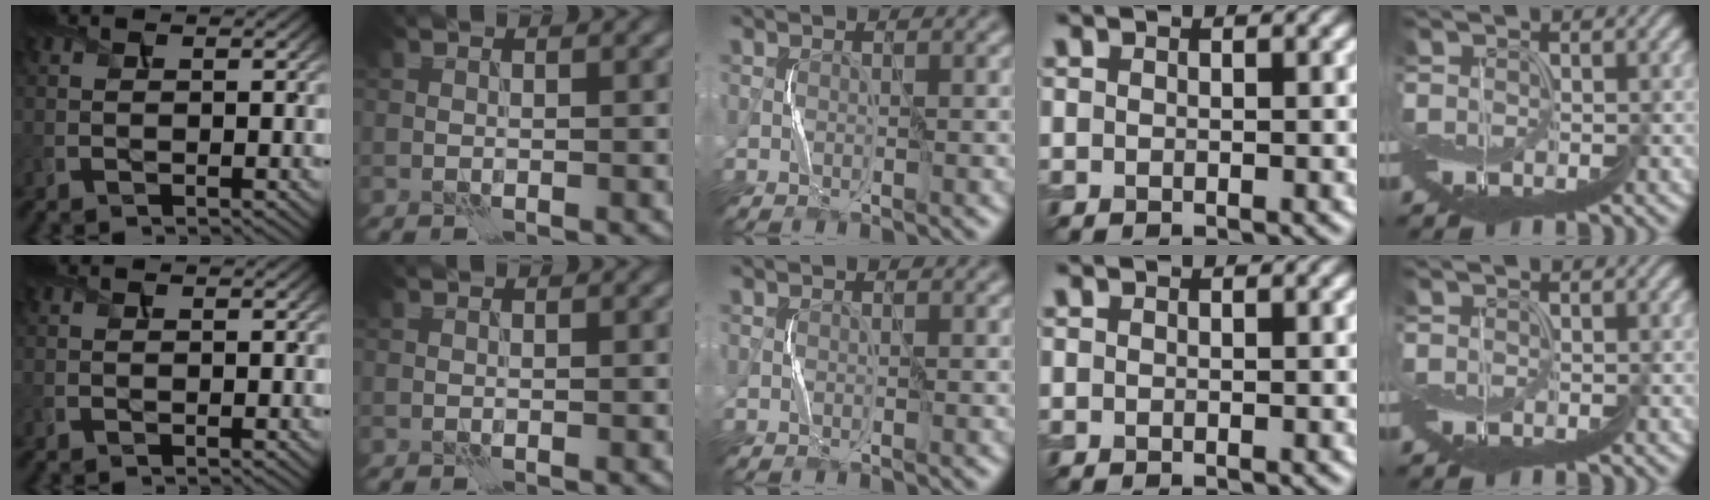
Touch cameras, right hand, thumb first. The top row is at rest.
{}